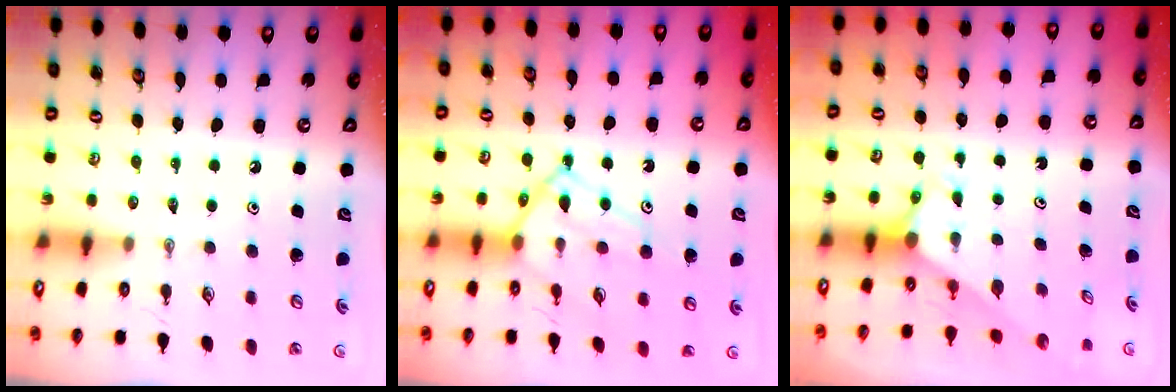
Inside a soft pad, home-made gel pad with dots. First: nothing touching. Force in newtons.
{"total": 13.6, "press": 13.5, "slide": 1.4}
{"total": 2.8, "press": 2.8, "slide": 0.0}